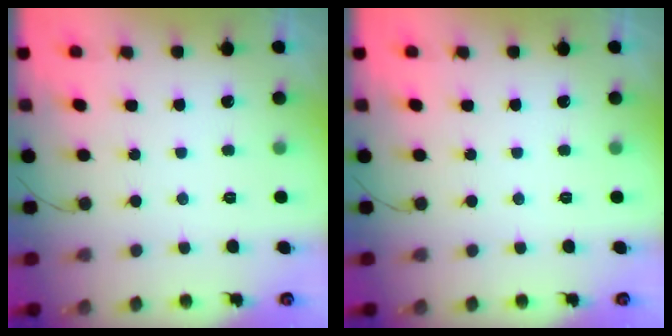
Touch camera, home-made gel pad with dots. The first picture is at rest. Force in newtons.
{"total": 0.0}